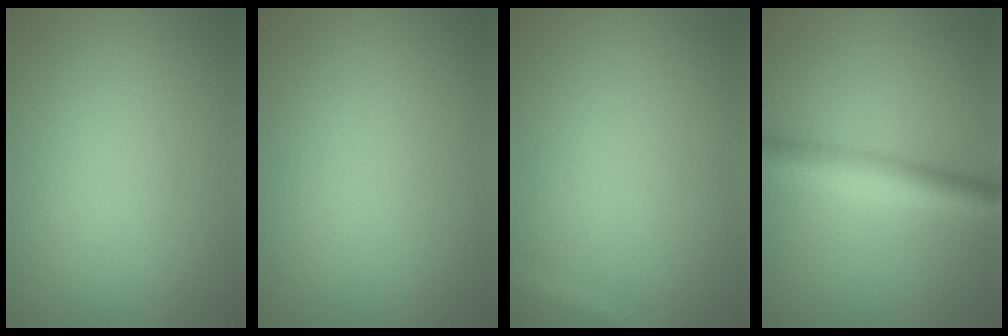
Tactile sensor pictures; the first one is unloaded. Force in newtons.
{"total": 0.0}
{"total": 2.4, "press": 2.4, "slide": 0.1}
{"total": 4.3, "press": 4.3, "slide": 0.1}